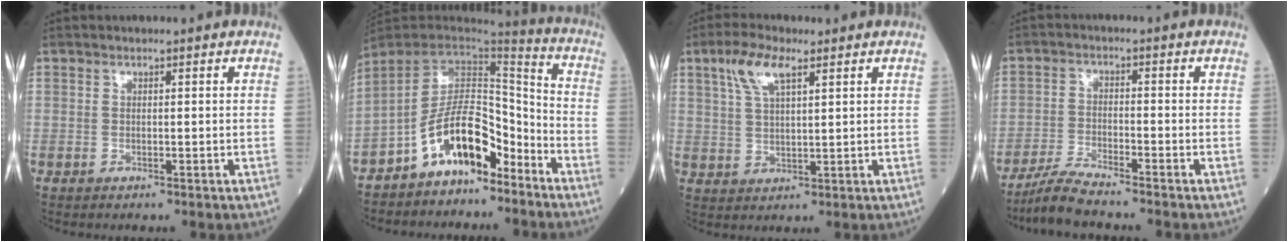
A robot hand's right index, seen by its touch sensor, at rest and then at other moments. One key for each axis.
{"total": 11.5, "fx": -7.4, "fy": 5.0, "fz": 7.3, "tx": -0.126, "ty": 0.032, "tz": -0.135}
{"total": 6.4, "fx": 3.6, "fy": 1.7, "fz": 5.0, "tx": -0.112, "ty": 0.012, "tz": 0.072}
{"total": 5.7, "fx": -5.2, "fy": -0.4, "fz": 2.4, "tx": -0.051, "ty": -0.023, "tz": -0.104}